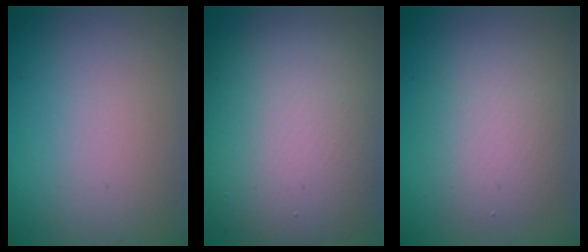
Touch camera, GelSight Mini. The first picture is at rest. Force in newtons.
{"total": 11.7, "press": 11.6, "slide": 1.3}
{"total": 3.8, "press": 3.8, "slide": 0.2}